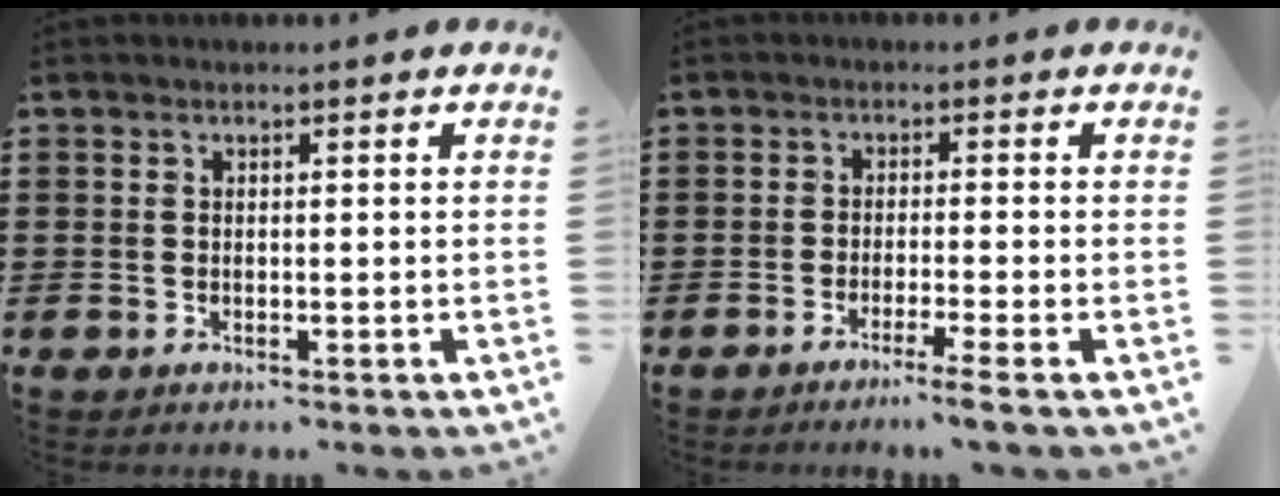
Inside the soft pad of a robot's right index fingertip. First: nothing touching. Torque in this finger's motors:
{"motor_torque": [0.52, 1.06, 0.01, 0.02]}